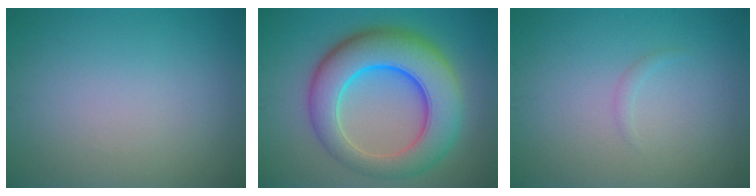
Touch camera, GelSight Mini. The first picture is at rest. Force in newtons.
{"total": 10.6, "press": 10.6, "slide": 0.2}
{"total": 0.6, "press": 0.6, "slide": 0.0}